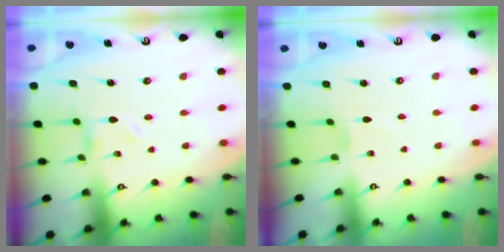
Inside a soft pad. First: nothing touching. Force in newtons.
{"total": 0.0}